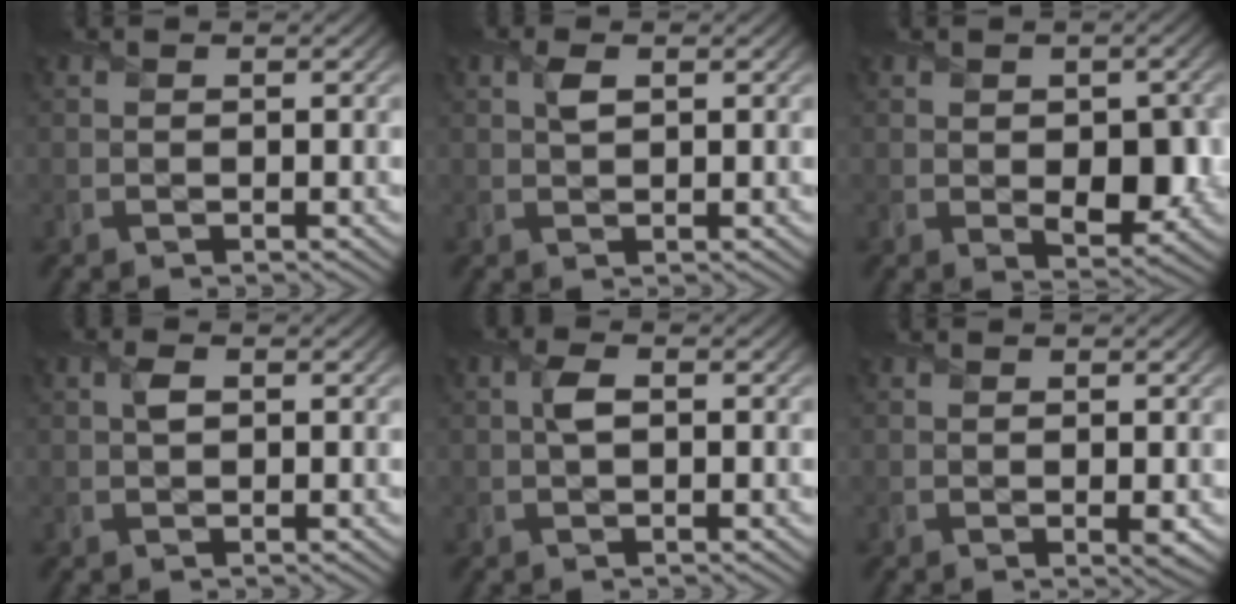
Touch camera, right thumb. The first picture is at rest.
{"total": 1.6, "force": [0.7, 0.7, 1.3], "torque": [-0.032, 0.005, 0.013]}
{"total": 5.5, "force": [-0.5, 3.3, 4.3], "torque": [-0.066, -0.014, -0.006]}
{"total": 1.4, "force": [0.4, 0.7, 1.2], "torque": [-0.026, 0.006, 0.006]}
{"total": 2.1, "force": [0.2, 1.0, 1.8], "torque": [-0.041, 0.008, 0.002]}
{"total": 0.7, "force": [-0.1, 0.0, 0.7], "torque": [-0.014, -0.004, -0.003]}